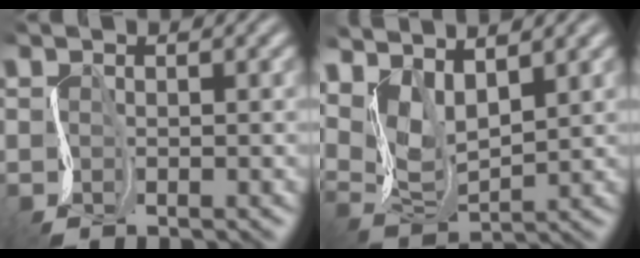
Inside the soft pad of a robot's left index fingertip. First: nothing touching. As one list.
[{"total": 4.9, "force": [3.6, 2.1, 2.7], "torque": [-0.066, 0.001, 0.076]}]